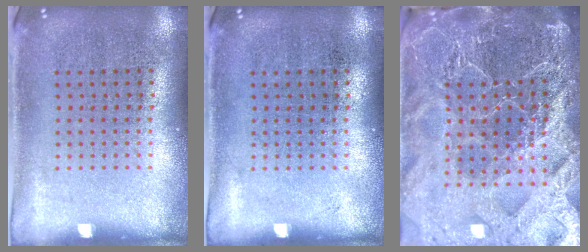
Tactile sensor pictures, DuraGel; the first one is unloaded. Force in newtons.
{"total": 0.0}
{"total": 6.4, "press": 5.5, "slide": 3.3}